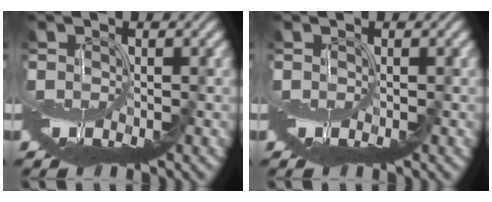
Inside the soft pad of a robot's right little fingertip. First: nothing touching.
{"total": 0.0}